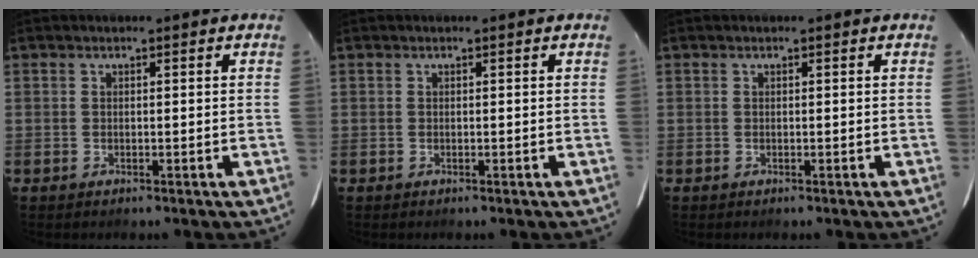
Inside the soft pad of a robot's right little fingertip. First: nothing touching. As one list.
[{"total": 0.0}, {"total": 0.0}]